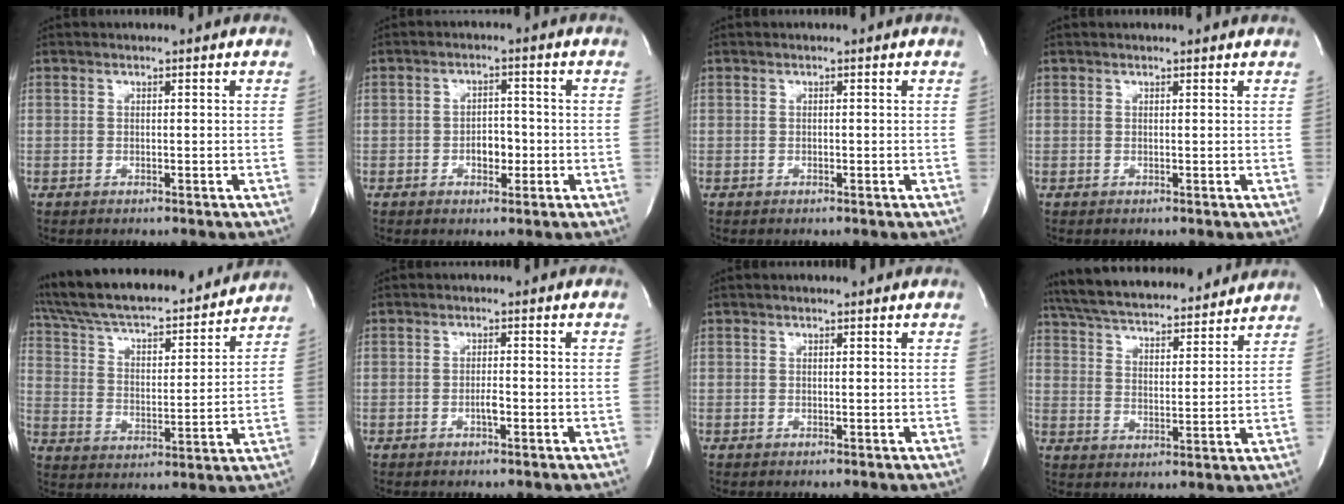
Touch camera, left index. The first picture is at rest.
{"total": 3.5, "force": [-1.2, 2.0, 2.6], "torque": [-0.038, 0.003, -0.015]}
{"total": 0.0}
{"total": 2.2, "force": [2.2, 0.2, 0.5], "torque": [-0.015, 0.009, 0.018]}
{"total": 25.7, "force": [23.0, 5.1, 10.2], "torque": [-0.189, 0.008, 0.338]}
{"total": 1.5, "force": [-0.8, 0.3, 1.2], "torque": [-0.027, -0.002, -0.013]}
{"total": 0.9, "force": [0.8, 0.2, 0.4], "torque": [-0.011, 0.013, 0.011]}
{"total": 22.0, "force": [20.1, 3.9, 8.0], "torque": [-0.146, 0.028, 0.294]}